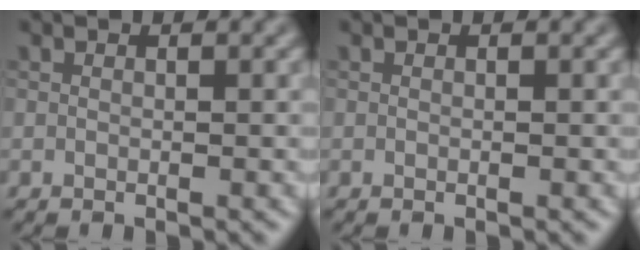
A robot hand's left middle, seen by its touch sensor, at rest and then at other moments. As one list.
[{"total": 0.0}]